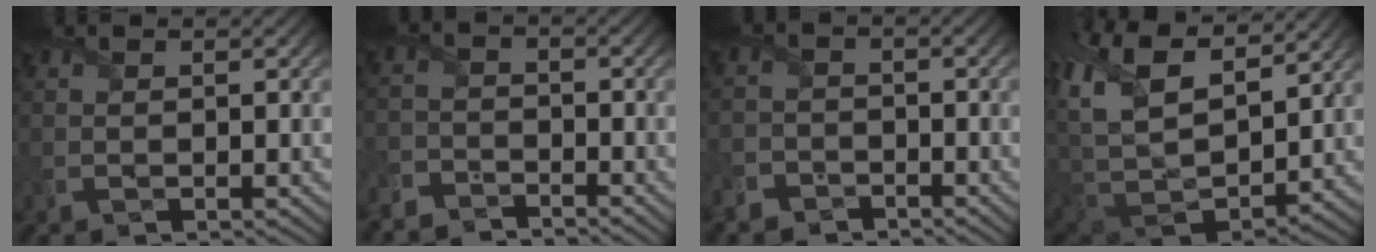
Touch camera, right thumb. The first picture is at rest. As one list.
[{"total": 4.1, "force": [-4.0, 0.7, 0.3], "torque": [-0.006, -0.004, -0.094]}, {"total": 3.9, "force": [-3.3, 2.1, 0.2], "torque": [0.003, 0.000, -0.069]}, {"total": 16.9, "force": [7.0, 9.1, 12.4], "torque": [-0.259, 0.010, 0.139]}]